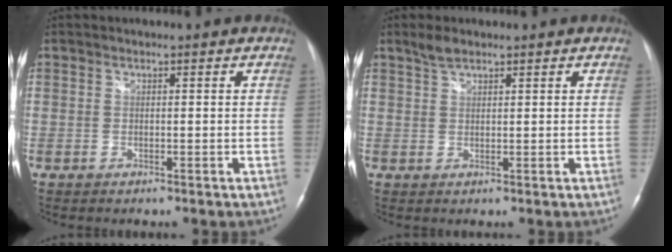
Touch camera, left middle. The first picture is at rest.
{"total": 2.3, "force": [1.9, 0.8, 1.2], "torque": [-0.027, 0.008, 0.037]}